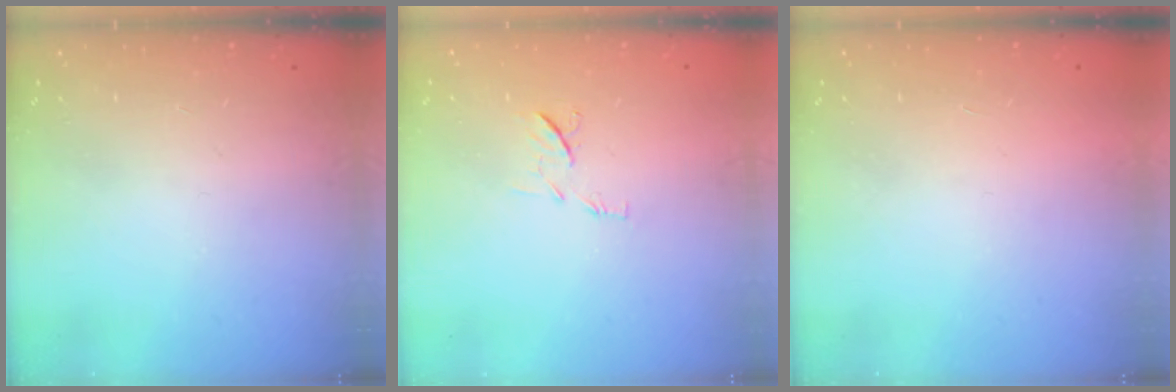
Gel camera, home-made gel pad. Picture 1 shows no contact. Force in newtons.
{"total": 6.5, "press": 6.5, "slide": 0.7}
{"total": 1.7, "press": 1.7, "slide": 0.1}